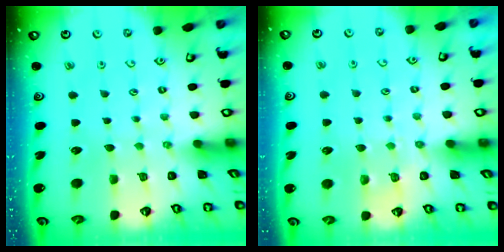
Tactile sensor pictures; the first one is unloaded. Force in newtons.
{"total": 5.1, "press": 5.1, "slide": 0.9}